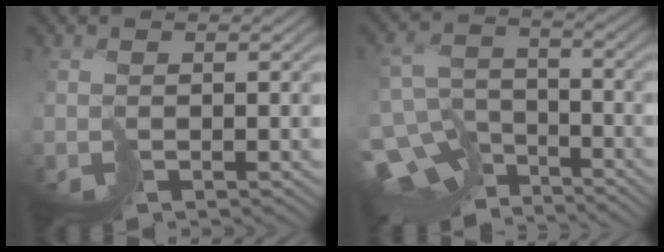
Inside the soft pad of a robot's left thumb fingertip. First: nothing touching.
{"total": 11.7, "force": [-8.7, 6.2, 4.8], "torque": [-0.121, -0.018, -0.128]}